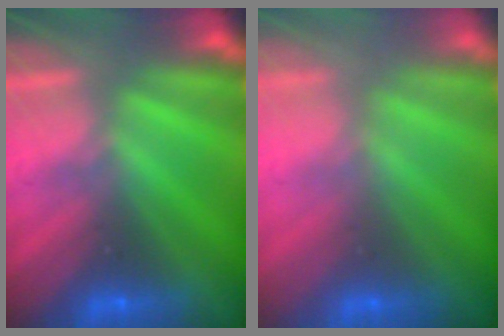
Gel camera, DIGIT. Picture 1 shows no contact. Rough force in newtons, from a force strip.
{"total": 2.9}